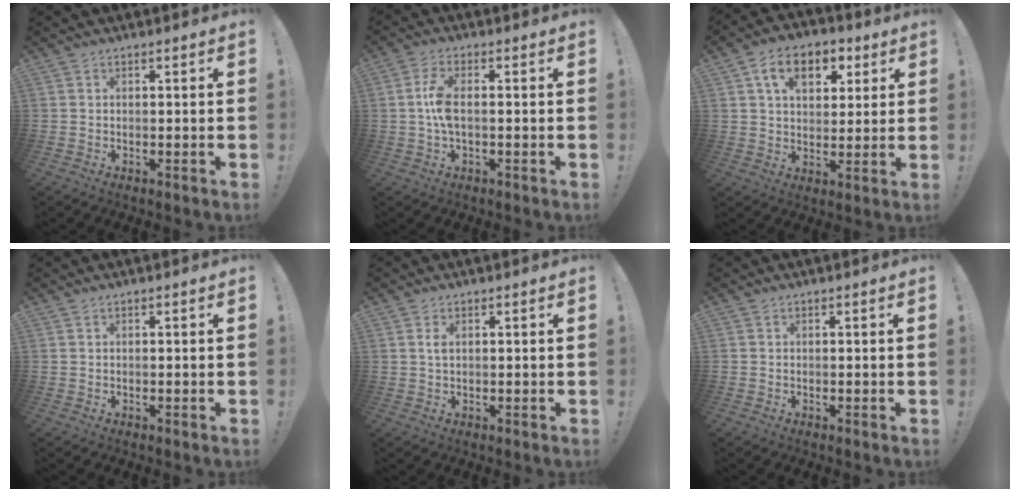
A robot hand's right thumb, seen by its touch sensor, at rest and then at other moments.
{"total": 6.9, "force": [-0.4, 2.3, 6.5], "torque": [-0.130, -0.004, -0.010]}
{"total": 12.1, "force": [5.3, 8.1, 7.3], "torque": [-0.104, -0.011, 0.098]}
{"total": 0.0}
{"total": 1.4, "force": [0.5, 0.6, 1.1], "torque": [-0.016, -0.001, 0.006]}
{"total": 0.5, "force": [0.1, 0.5, -0.1], "torque": [0.001, 0.001, 0.002]}